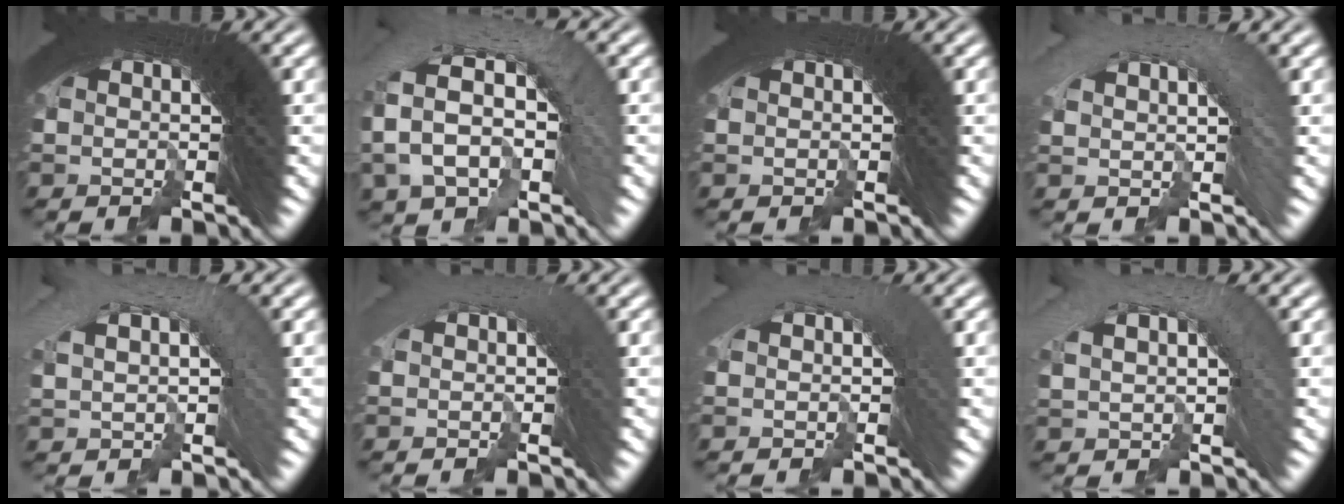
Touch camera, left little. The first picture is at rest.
{"total": 5.3, "force": [-3.1, 4.1, 1.0], "torque": [-0.030, 0.011, -0.062]}
{"total": 1.1, "force": [-0.6, -0.4, -0.7], "torque": [0.007, -0.005, -0.006]}
{"total": 2.8, "force": [-2.3, 1.6, -0.3], "torque": [0.001, -0.002, -0.037]}
{"total": 3.5, "force": [-2.4, 2.6, 0.4], "torque": [-0.008, 0.008, -0.042]}
{"total": 3.4, "force": [-2.8, 0.3, -2.0], "torque": [0.028, -0.003, -0.044]}
{"total": 3.2, "force": [-2.6, 0.6, -1.7], "torque": [0.027, -0.002, -0.042]}
{"total": 3.8, "force": [-2.4, 2.9, 0.5], "torque": [-0.014, 0.006, -0.042]}